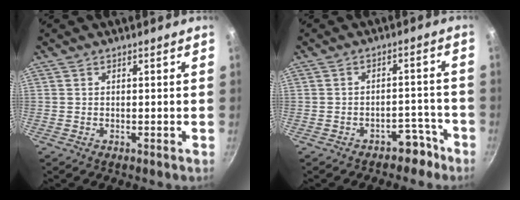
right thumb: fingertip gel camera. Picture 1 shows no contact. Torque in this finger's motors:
{"motor_torque": [0.58, -0.08, 0.43, -0.97, 0.00]}